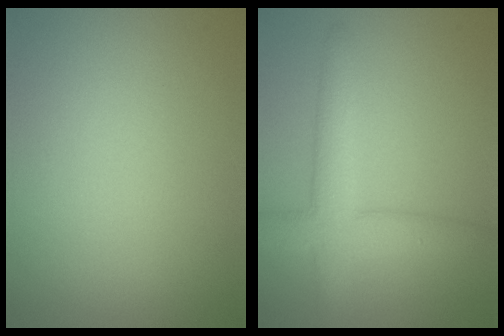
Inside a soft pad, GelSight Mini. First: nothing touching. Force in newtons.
{"total": 4.7, "press": 4.7, "slide": 0.1}